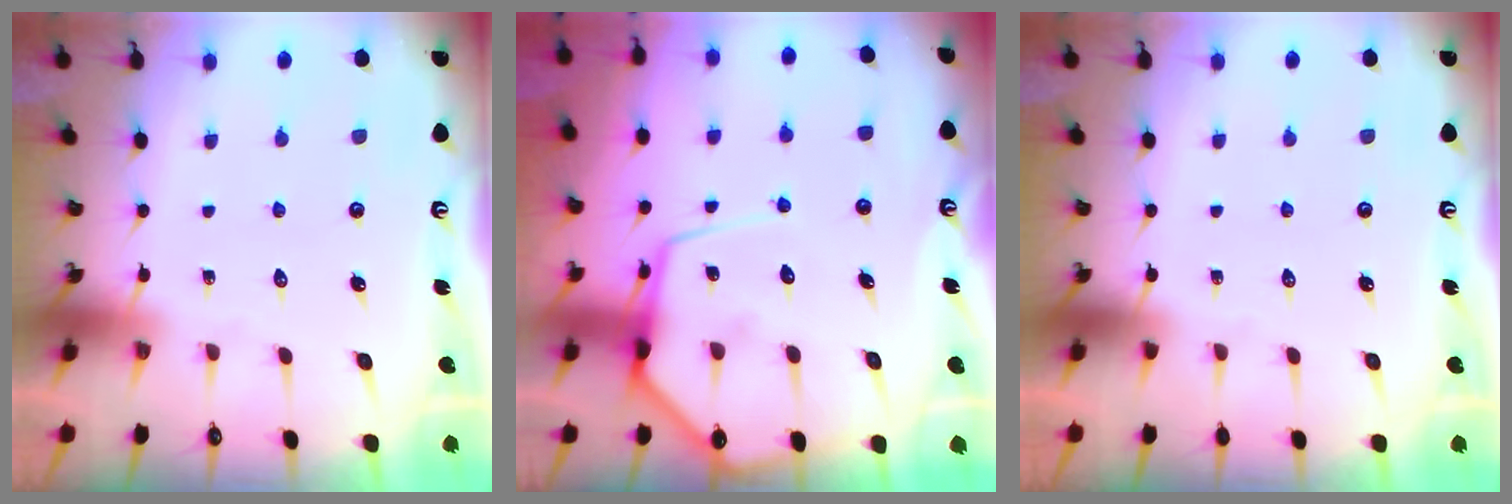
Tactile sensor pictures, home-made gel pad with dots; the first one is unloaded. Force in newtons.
{"total": 12.0, "press": 11.9, "slide": 1.3}
{"total": 0.0}